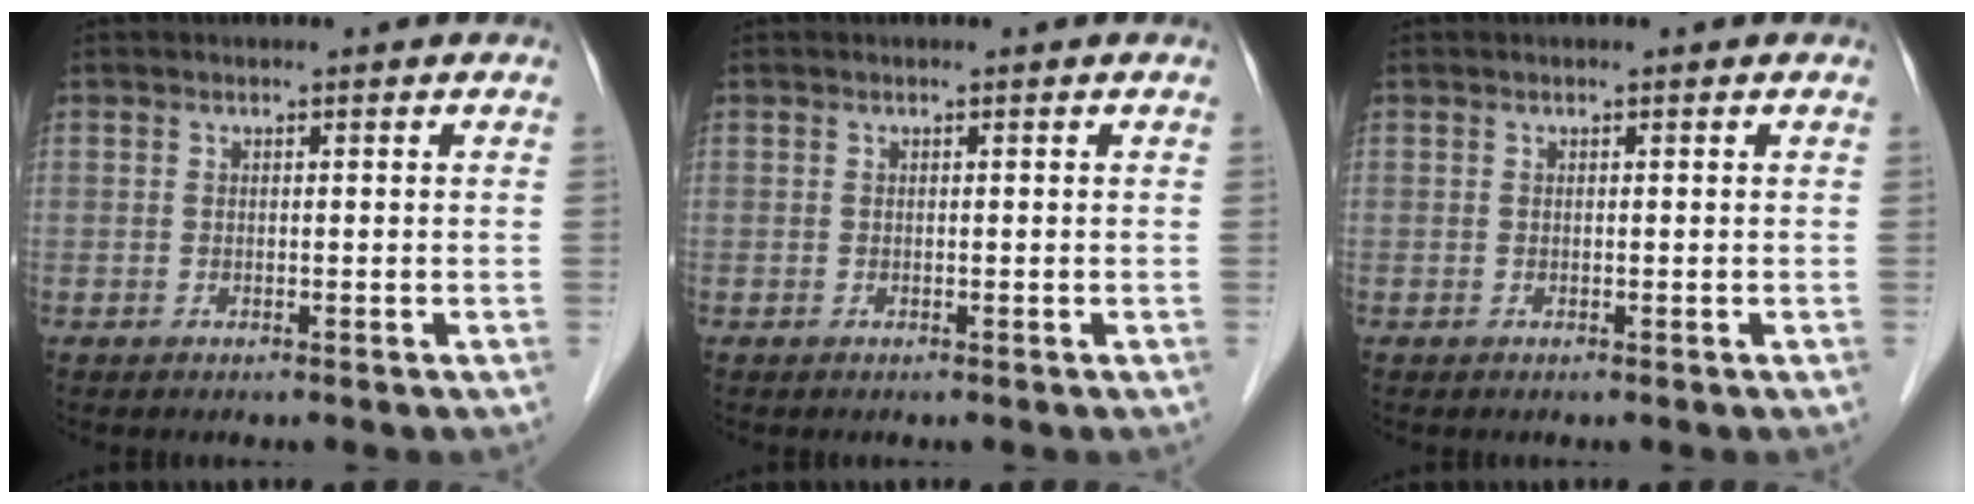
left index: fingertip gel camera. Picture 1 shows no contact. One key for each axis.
{"total": 0.0}
{"total": 0.0}